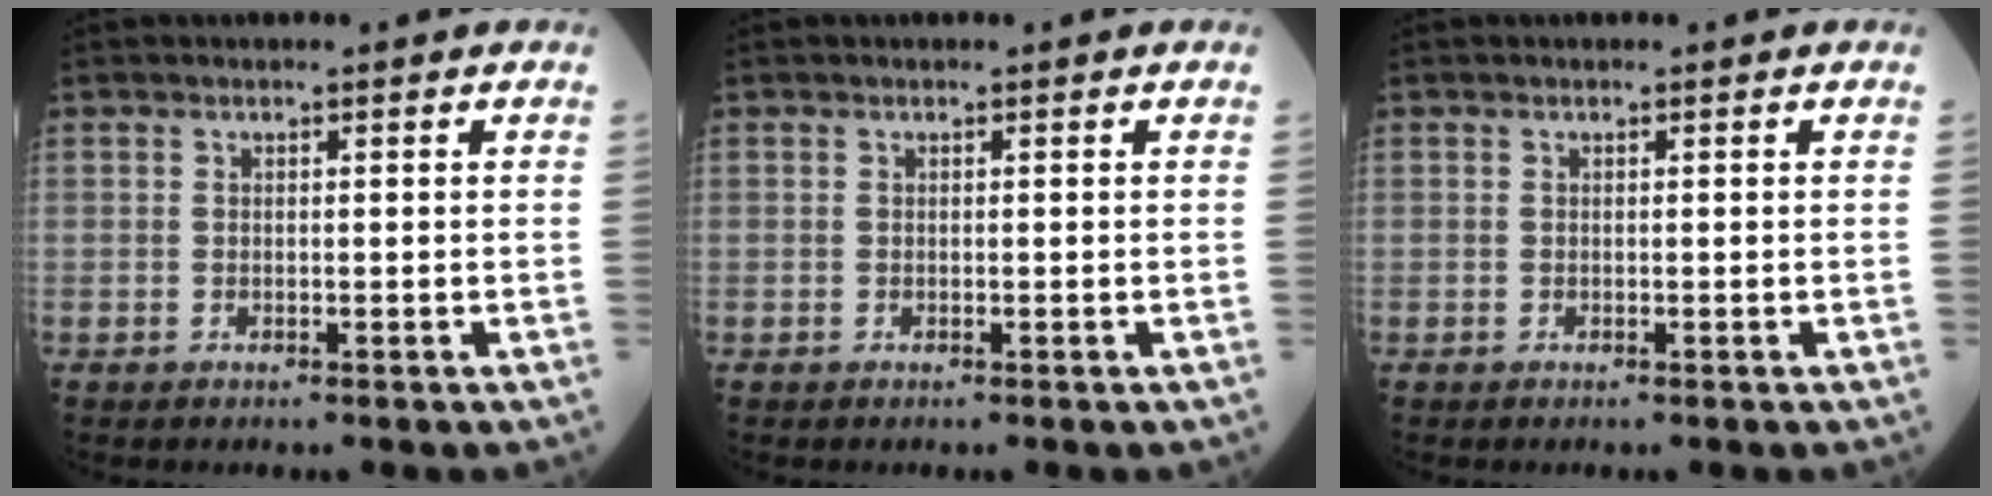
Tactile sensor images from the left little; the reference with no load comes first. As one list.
[{"total": 0.0}, {"total": 0.0}]